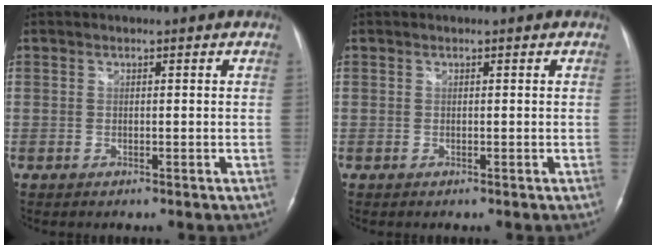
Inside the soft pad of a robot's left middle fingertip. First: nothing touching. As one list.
[{"total": 0.0}]